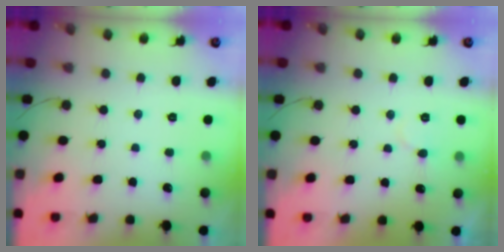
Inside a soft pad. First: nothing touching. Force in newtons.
{"total": 6.3, "press": 6.3, "slide": 0.4}